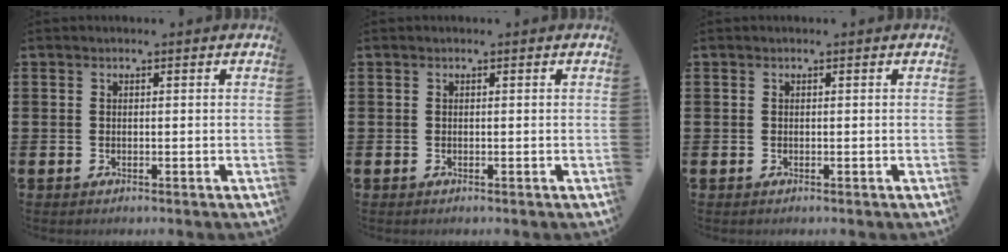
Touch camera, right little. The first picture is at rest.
{"total": 0.0}
{"total": 0.0}